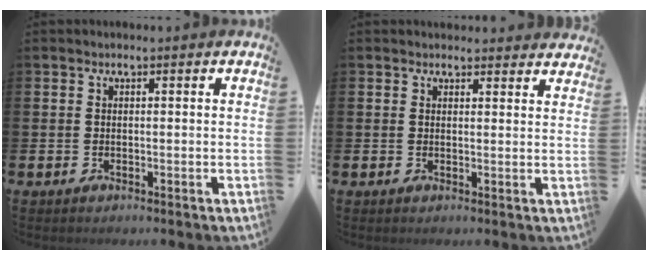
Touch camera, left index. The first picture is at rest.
{"total": 2.1, "force": [2.0, 0.5, -0.2], "torque": [0.015, -0.012, 0.034]}